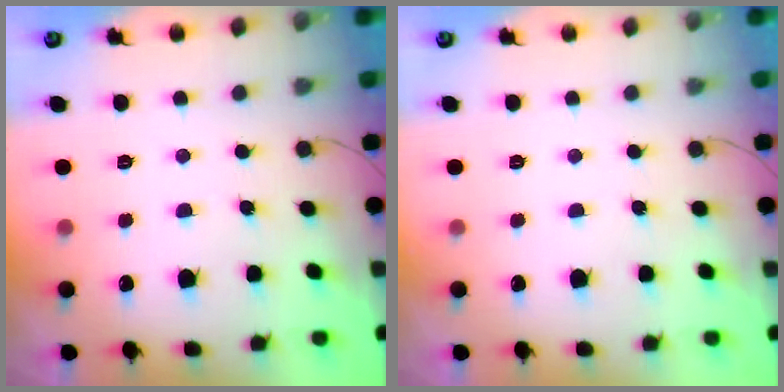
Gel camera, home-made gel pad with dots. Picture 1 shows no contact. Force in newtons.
{"total": 0.0}